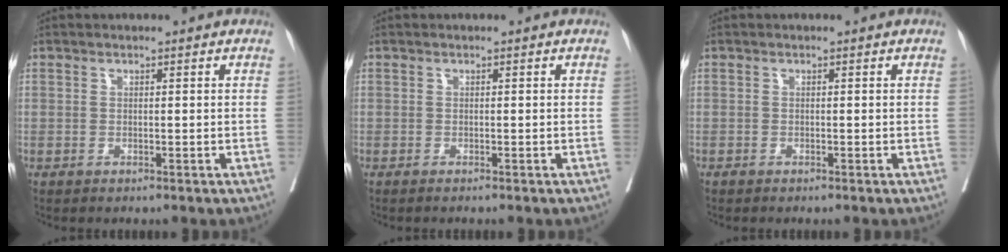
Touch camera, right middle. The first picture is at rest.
{"total": 1.4, "force": [-1.2, -0.1, 0.7], "torque": [-0.007, 0.000, -0.014]}
{"total": 0.0}